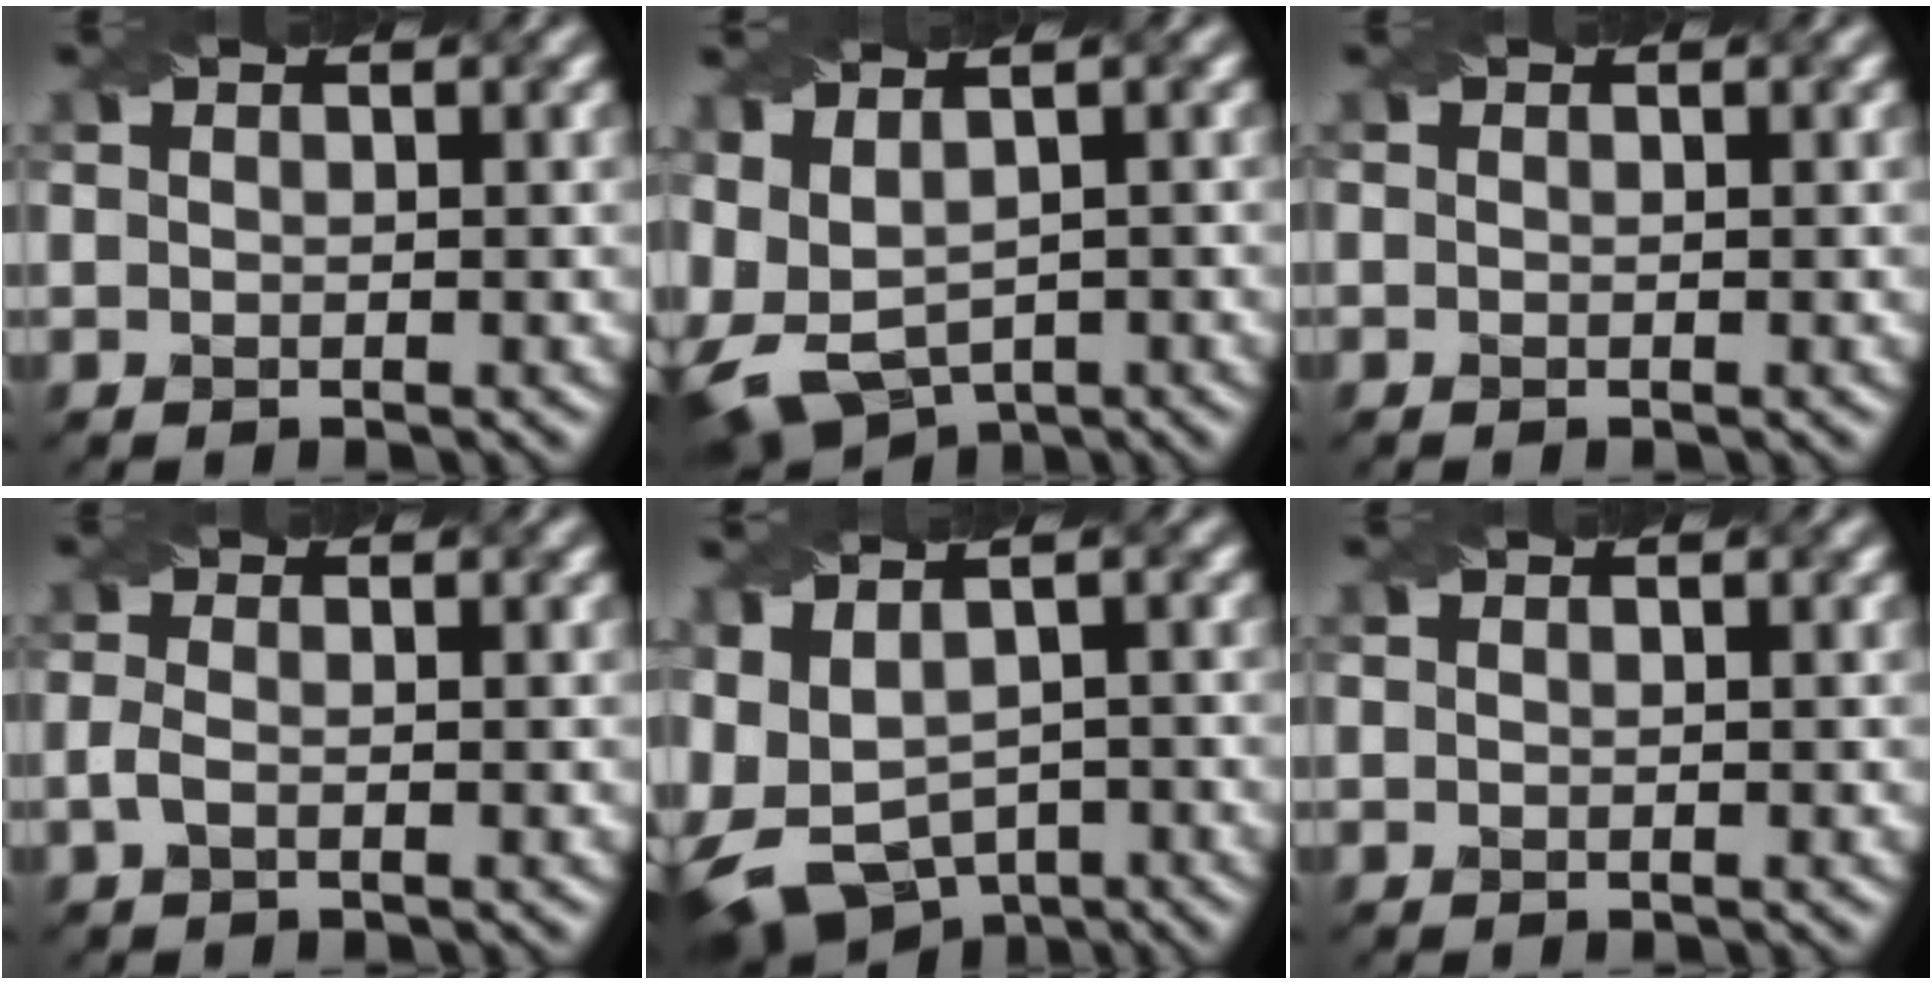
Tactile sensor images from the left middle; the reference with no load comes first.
{"total": 7.2, "force": [-0.4, 4.6, 5.6], "torque": [-0.135, -0.018, 0.015]}
{"total": 0.0}
{"total": 1.2, "force": [-0.7, 0.3, 0.8], "torque": [-0.021, -0.002, -0.015]}
{"total": 9.4, "force": [-2.5, 6.4, 6.4], "torque": [-0.143, -0.020, -0.021]}
{"total": 0.0}